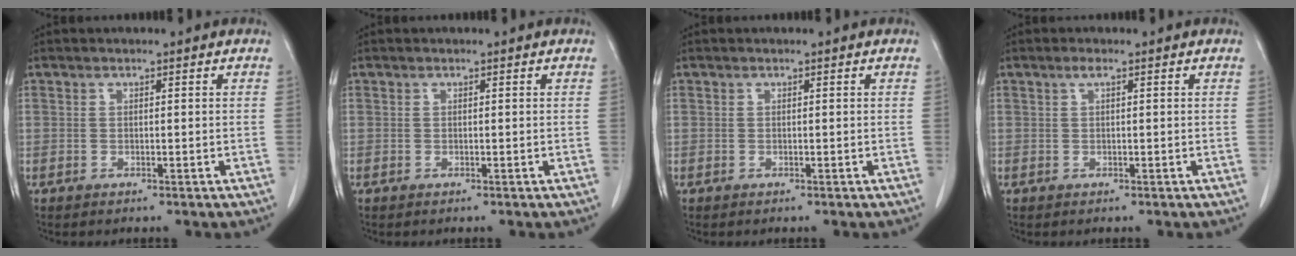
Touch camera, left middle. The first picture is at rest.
{"total": 0.0}
{"total": 0.0}
{"total": 0.9, "force": [0.4, 0.1, 0.8], "torque": [-0.018, 0.006, 0.008]}